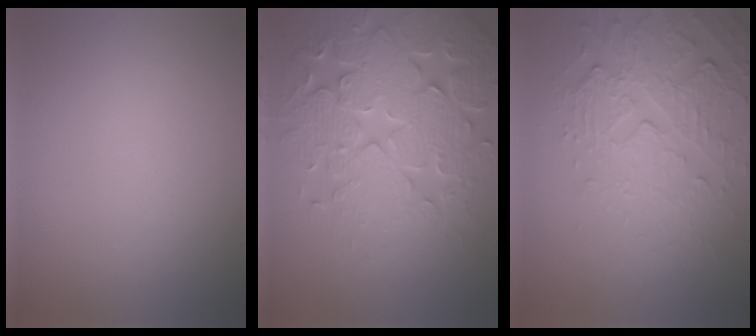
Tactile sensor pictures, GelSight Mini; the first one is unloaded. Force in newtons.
{"total": 7.6, "press": 7.5, "slide": 1.6}
{"total": 5.5, "press": 3.5, "slide": 4.2}